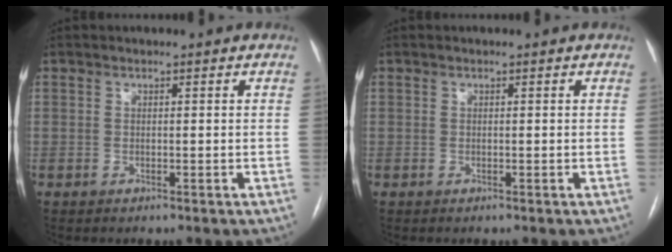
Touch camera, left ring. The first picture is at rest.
{"total": 0.0}